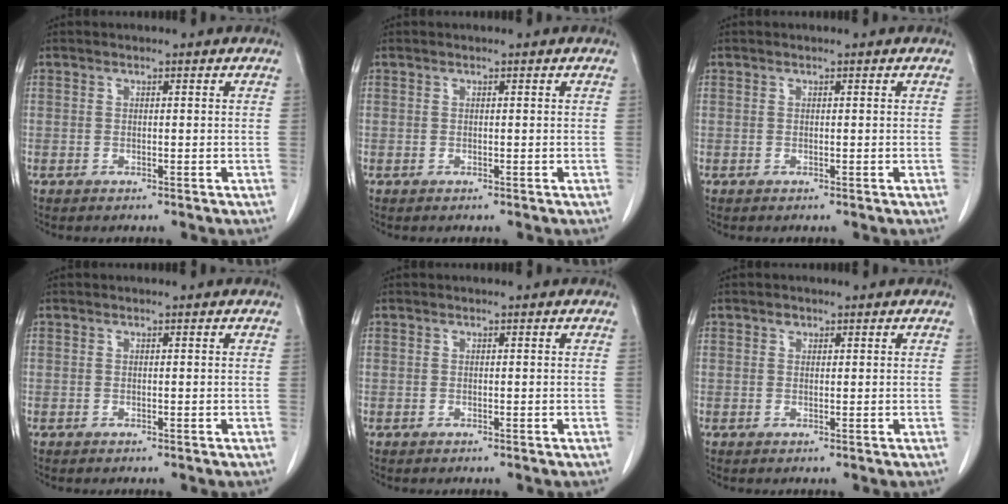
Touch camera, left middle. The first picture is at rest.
{"total": 0.0}
{"total": 0.0}
{"total": 0.0}
{"total": 0.0}
{"total": 0.7, "force": [0.4, 0.5, 0.2], "torque": [-0.002, -0.002, 0.005]}